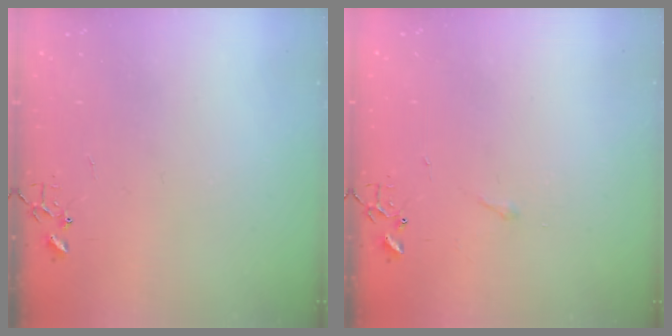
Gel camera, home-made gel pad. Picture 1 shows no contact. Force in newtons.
{"total": 2.9, "press": 2.9, "slide": 0.5}